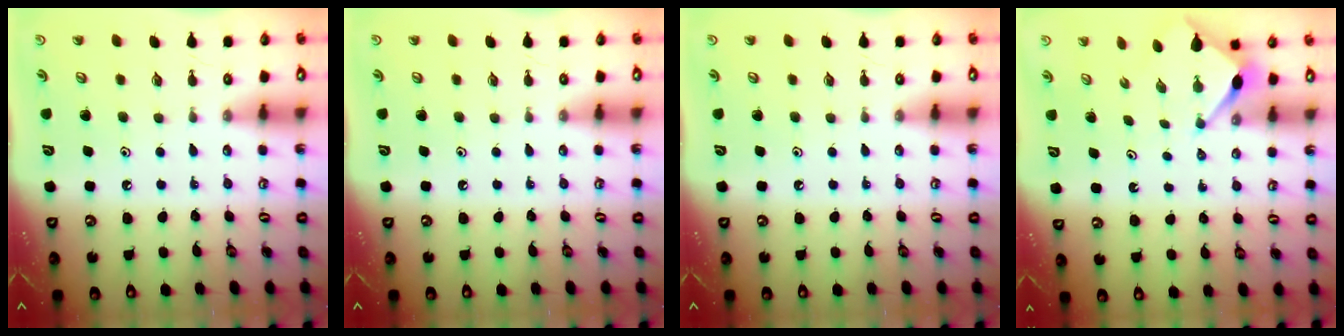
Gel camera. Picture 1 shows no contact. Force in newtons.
{"total": 0.0}
{"total": 0.0}
{"total": 3.6, "press": 3.5, "slide": 0.4}